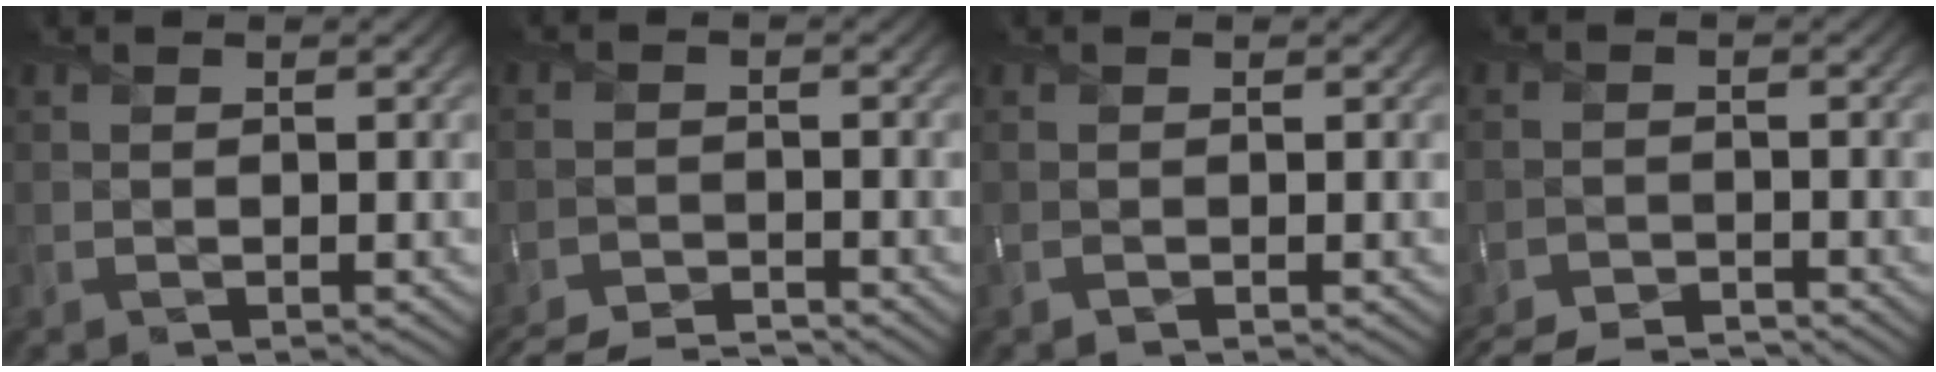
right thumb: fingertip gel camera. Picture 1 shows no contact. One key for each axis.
{"total": 6.2, "fx": -5.9, "fy": 0.8, "fz": 1.8, "tx": -0.039, "ty": -0.011, "tz": -0.102}
{"total": 0.0}
{"total": 5.6, "fx": -5.3, "fy": 0.8, "fz": 1.7, "tx": -0.040, "ty": -0.015, "tz": -0.095}